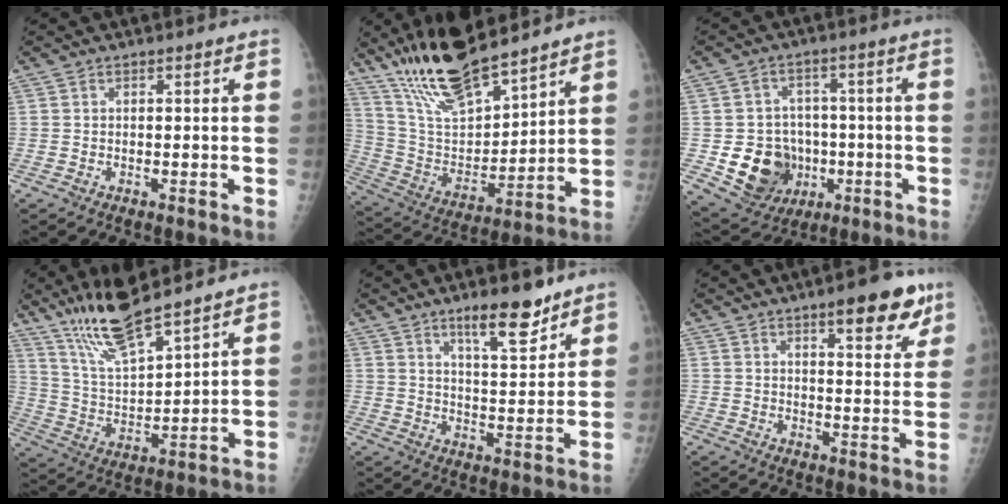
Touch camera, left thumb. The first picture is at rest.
{"total": 18.2, "force": [14.7, 4.6, 9.8], "torque": [-0.153, -0.072, 0.283]}
{"total": 12.8, "force": [-2.8, 10.9, 5.9], "torque": [-0.064, 0.013, -0.029]}
{"total": 12.9, "force": [10.4, 1.9, 7.4], "torque": [-0.133, -0.058, 0.208]}
{"total": 9.7, "force": [7.0, 2.4, 6.3], "torque": [-0.079, -0.052, 0.113]}
{"total": 10.5, "force": [6.6, 3.1, 7.6], "torque": [-0.073, -0.033, 0.086]}